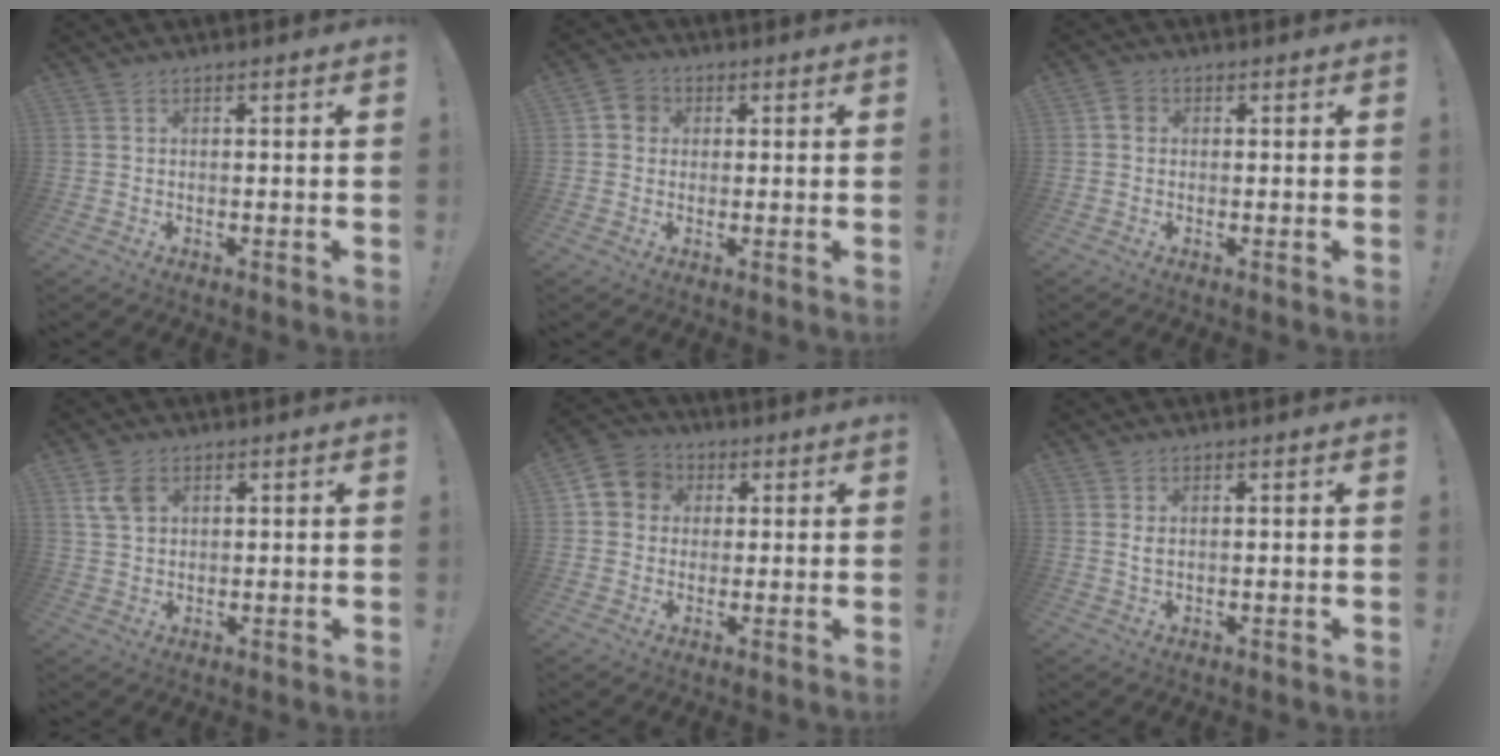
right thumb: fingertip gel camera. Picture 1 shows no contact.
{"total": 5.0, "force": [0.9, 4.5, 1.9], "torque": [-0.031, 0.010, 0.019]}
{"total": 2.9, "force": [0.2, 2.5, 1.4], "torque": [-0.022, 0.007, 0.005]}
{"total": 6.0, "force": [2.4, 4.3, 3.3], "torque": [-0.068, 0.000, 0.048]}
{"total": 7.7, "force": [1.4, 7.2, 2.4], "torque": [-0.038, 0.008, 0.033]}
{"total": 1.6, "force": [0.5, 0.9, 1.2], "torque": [-0.025, 0.002, 0.008]}